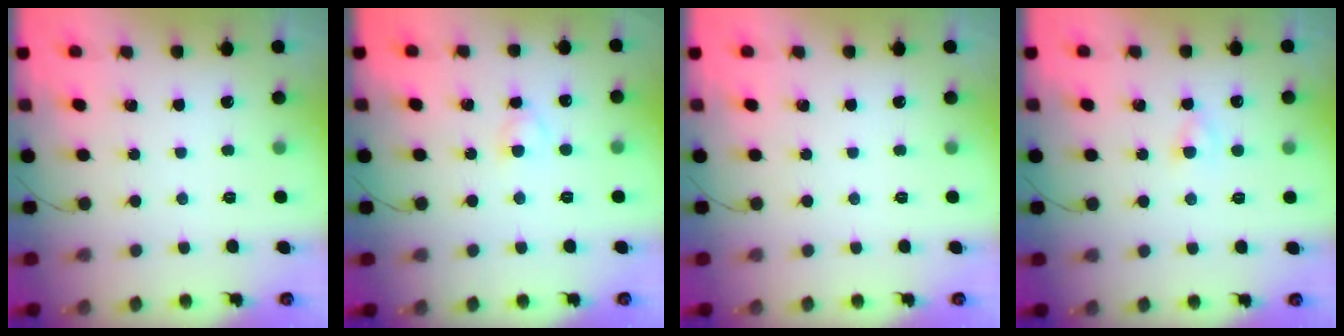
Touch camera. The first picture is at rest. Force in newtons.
{"total": 2.8, "press": 2.6, "slide": 1.1}
{"total": 0.0}
{"total": 1.9, "press": 1.6, "slide": 0.9}